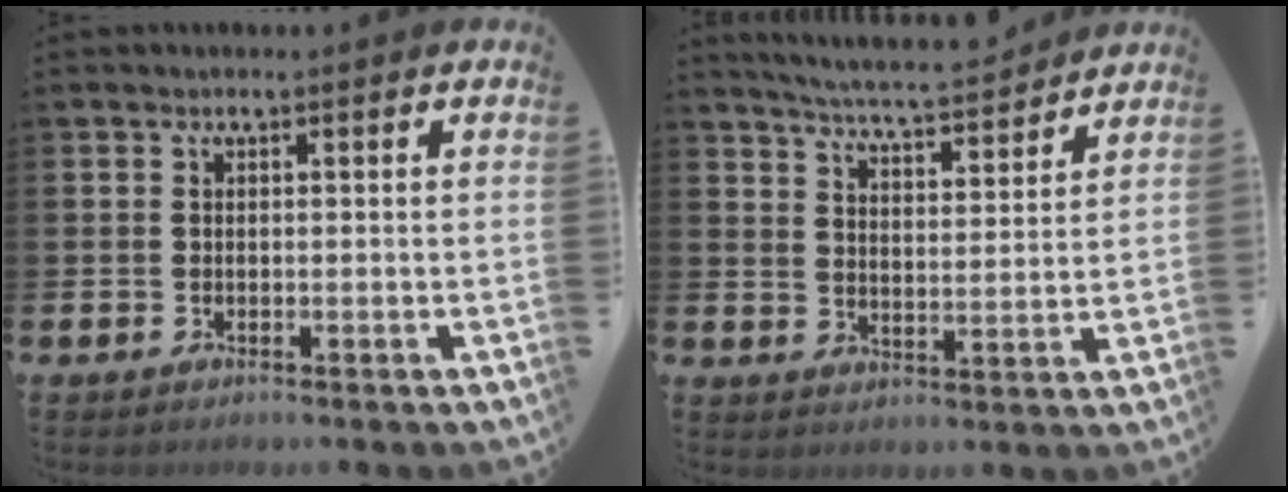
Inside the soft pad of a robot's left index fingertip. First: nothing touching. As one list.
[{"total": 5.8, "force": [5.7, 0.0, 1.0], "torque": [-0.037, -0.044, 0.097]}]